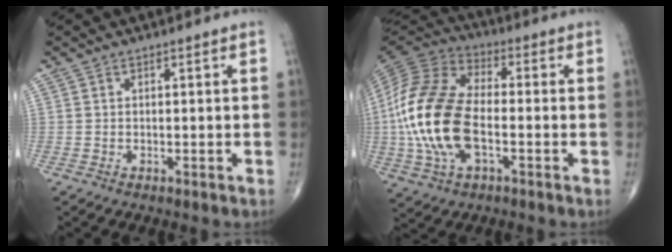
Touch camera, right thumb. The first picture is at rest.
{"total": 20.1, "force": [-2.7, 10.8, 16.7], "torque": [-0.358, 0.015, -0.055]}